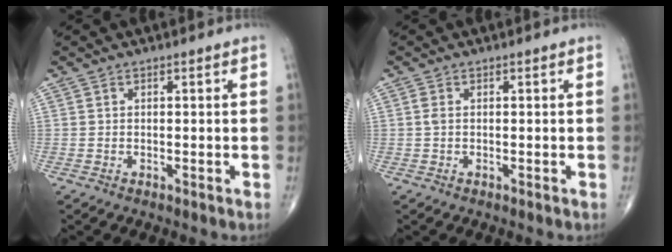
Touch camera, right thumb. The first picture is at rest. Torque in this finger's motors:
{"motor_torque": [0.38, 0.04, 0.17, 0.01, 0.00]}